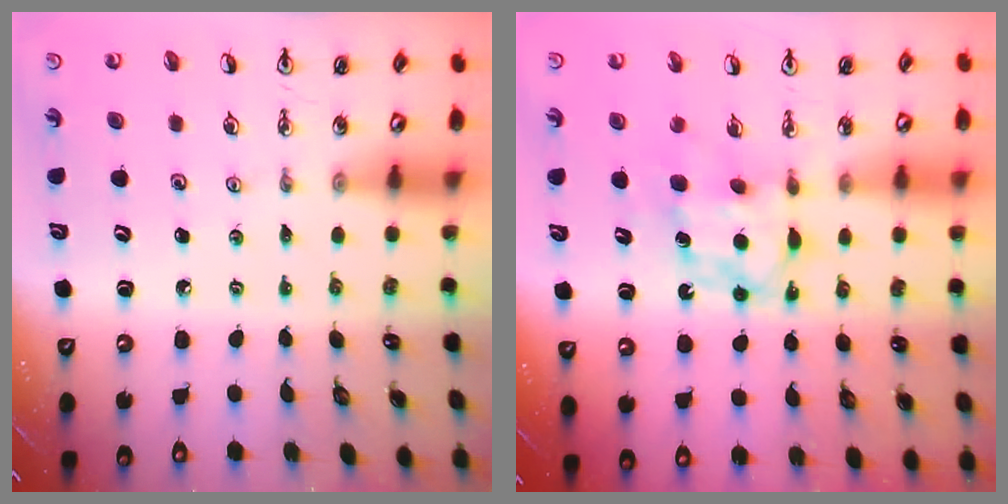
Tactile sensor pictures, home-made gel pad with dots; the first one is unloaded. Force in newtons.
{"total": 7.9, "press": 7.9, "slide": 0.7}